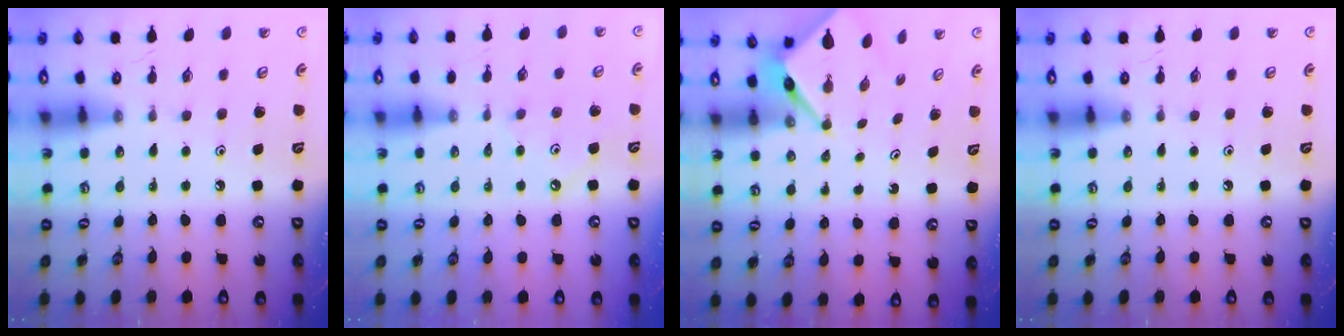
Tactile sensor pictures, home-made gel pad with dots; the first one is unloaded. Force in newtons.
{"total": 1.1, "press": 1.1, "slide": 0.3}
{"total": 4.3, "press": 4.3, "slide": 0.2}
{"total": 0.0}